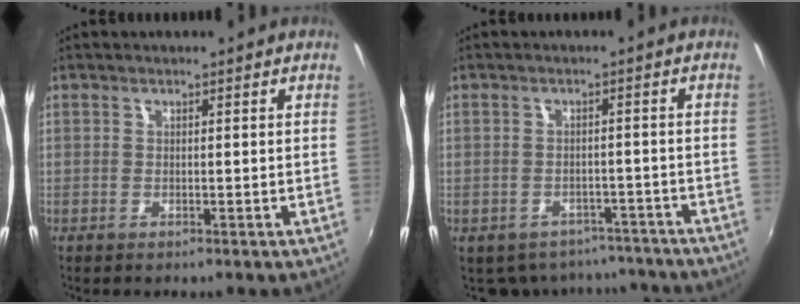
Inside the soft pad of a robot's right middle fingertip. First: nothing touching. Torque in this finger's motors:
{"motor_torque": [0.98, -1.16, 0.14, 0.04]}